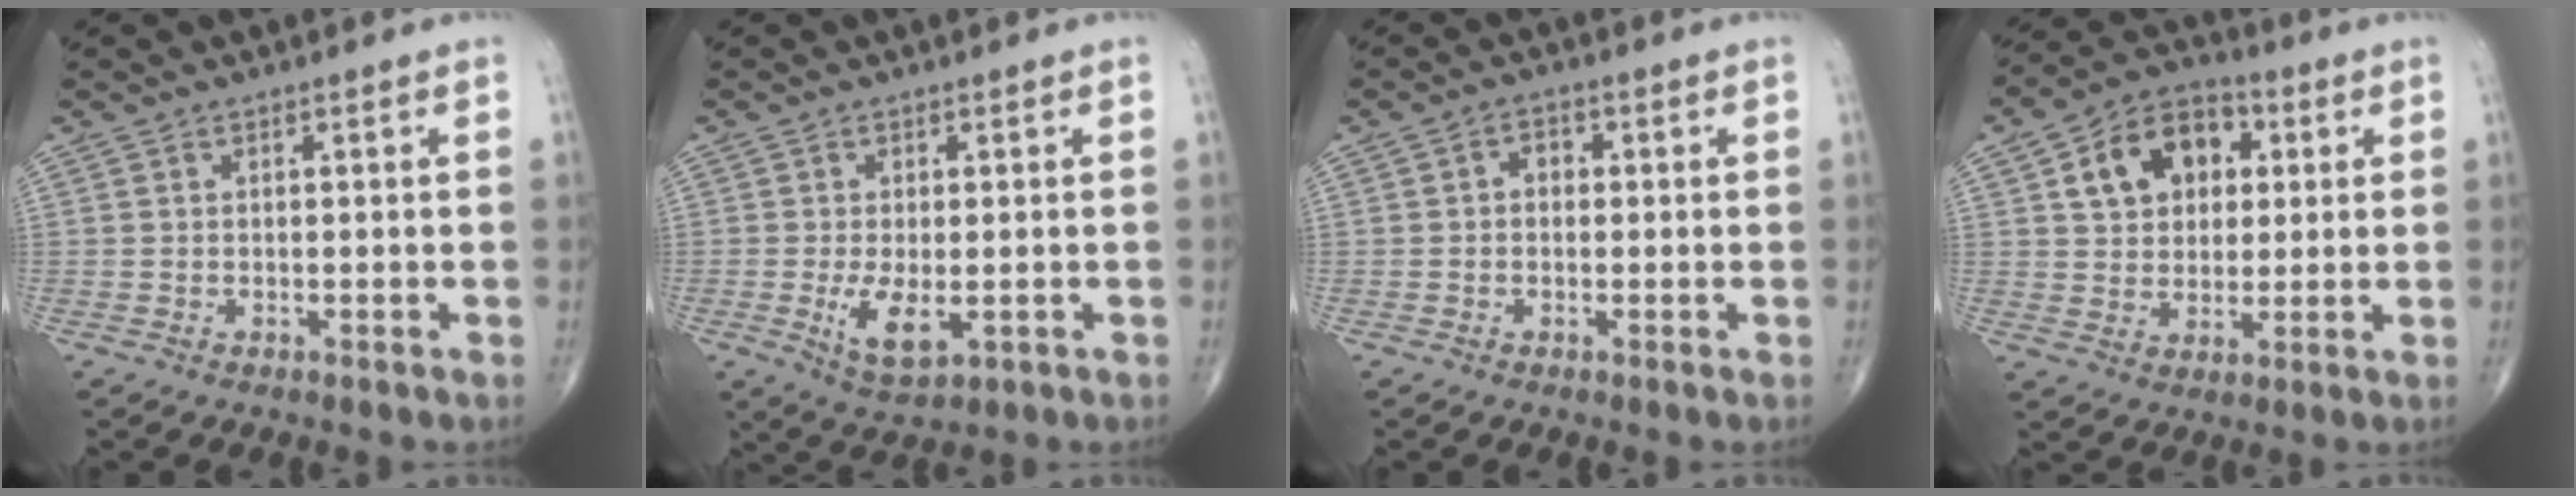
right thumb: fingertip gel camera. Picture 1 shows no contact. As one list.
[{"total": 5.9, "force": [-1.3, 2.6, 5.1], "torque": [-0.094, -0.015, -0.014]}, {"total": 2.2, "force": [0.1, 1.7, 1.4], "torque": [-0.009, 0.012, -0.004]}, {"total": 13.1, "force": [3.9, 9.5, 8.1], "torque": [-0.095, 0.004, 0.059]}]